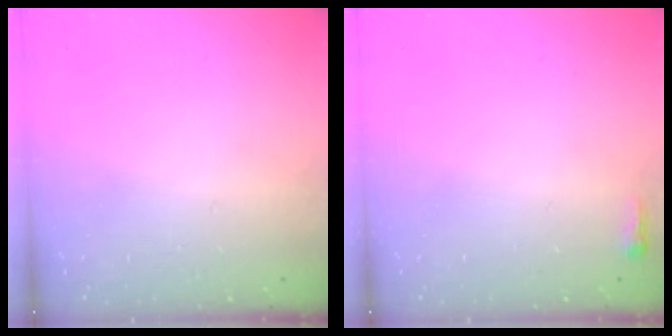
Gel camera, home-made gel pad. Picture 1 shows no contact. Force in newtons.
{"total": 2.3, "press": 2.2, "slide": 0.7}